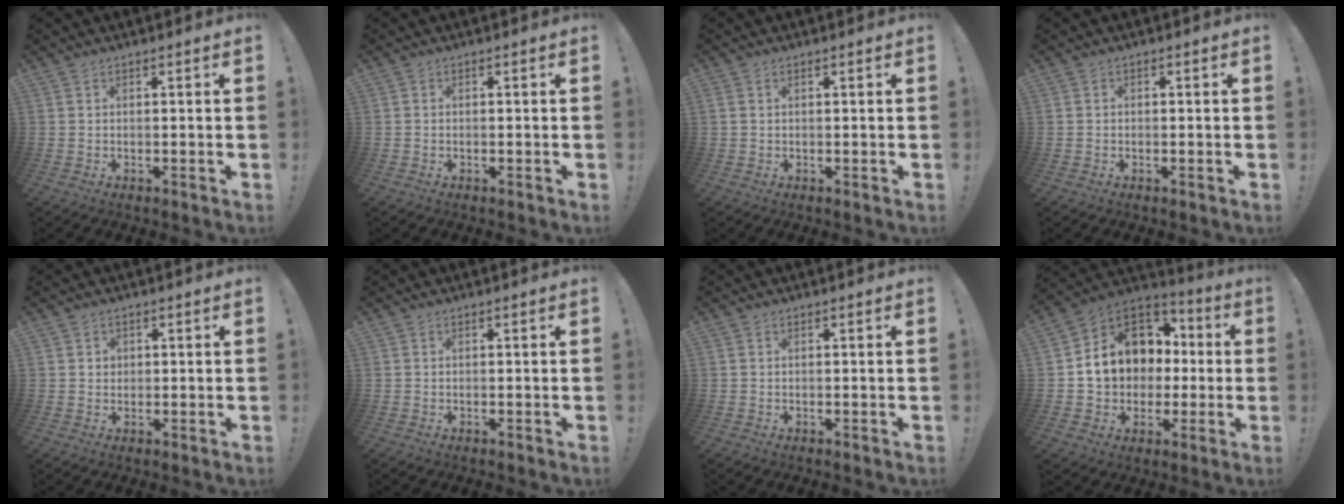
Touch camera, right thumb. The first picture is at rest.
{"total": 0.0}
{"total": 1.0, "force": [0.6, 0.5, 0.6], "torque": [-0.019, 0.004, 0.012]}
{"total": 0.7, "force": [-0.5, 0.5, 0.2], "torque": [-0.004, 0.002, -0.009]}
{"total": 1.9, "force": [0.5, 1.8, 0.5], "torque": [0.002, -0.003, 0.007]}
{"total": 0.0}
{"total": 0.0}
{"total": 14.3, "force": [1.8, 12.1, 7.4], "torque": [-0.105, 0.000, 0.049]}